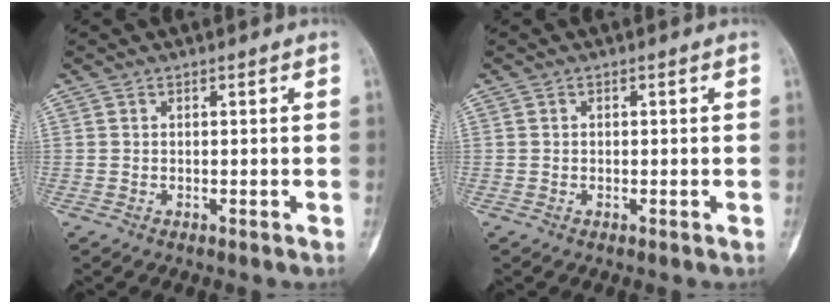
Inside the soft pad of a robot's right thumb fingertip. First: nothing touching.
{"total": 0.0}